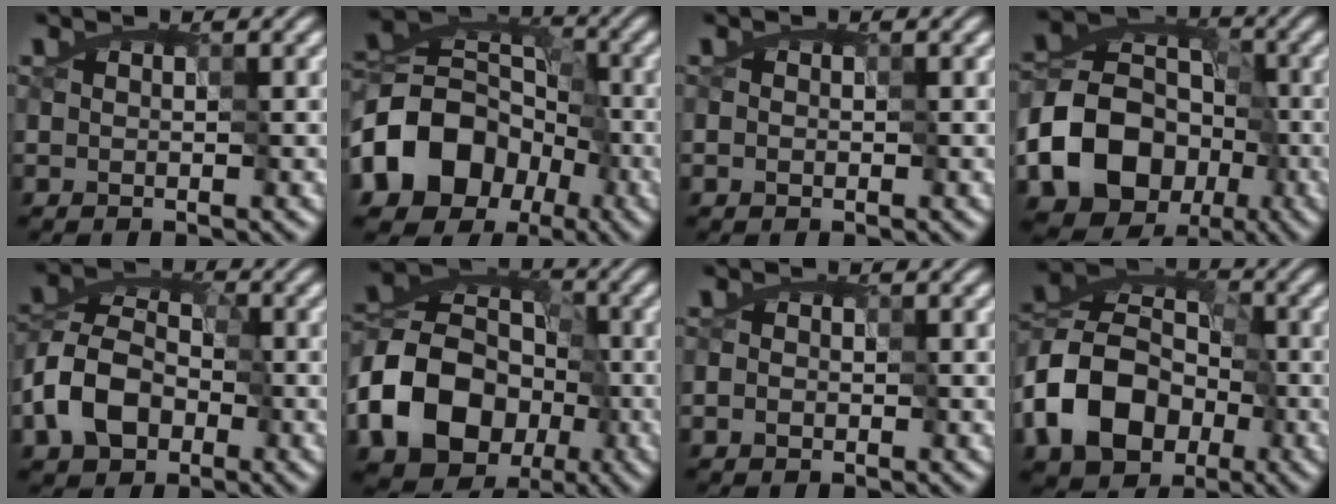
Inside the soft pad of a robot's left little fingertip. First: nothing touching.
{"total": 11.7, "force": [-6.2, 8.5, 5.2], "torque": [-0.098, -0.003, -0.118]}
{"total": 1.0, "force": [0.1, 0.9, 0.6], "torque": [-0.009, 0.007, -0.001]}
{"total": 17.4, "force": [-8.1, 14.1, 6.4], "torque": [-0.118, -0.032, -0.151]}
{"total": 5.8, "force": [-4.0, 3.5, 2.4], "torque": [-0.045, 0.006, -0.080]}
{"total": 12.5, "force": [-5.9, 9.3, 5.8], "torque": [-0.121, -0.009, -0.107]}
{"total": 1.7, "force": [-0.1, 1.5, 0.9], "torque": [-0.012, 0.014, -0.006]}
{"total": 8.8, "force": [-5.0, 6.0, 4.1], "torque": [-0.064, 0.007, -0.099]}